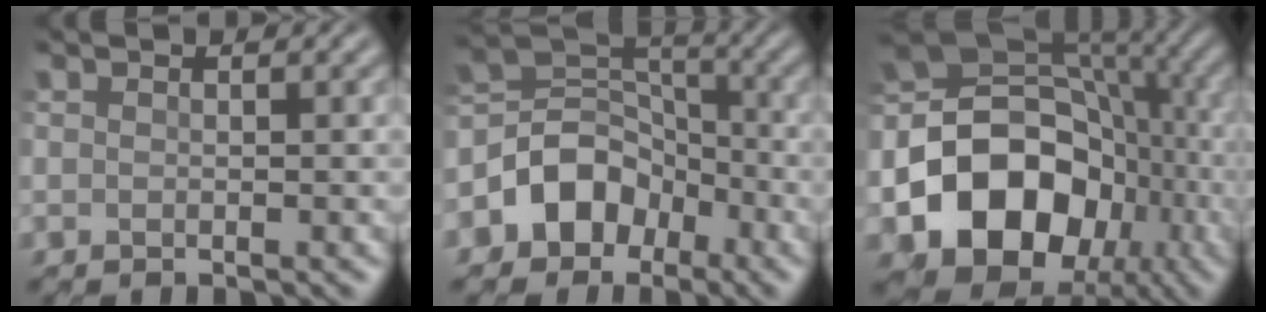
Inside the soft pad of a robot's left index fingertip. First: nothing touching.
{"total": 5.9, "force": [-3.4, 4.3, 2.1], "torque": [-0.019, 0.008, -0.070]}
{"total": 13.6, "force": [-4.8, 10.4, 7.3], "torque": [-0.127, -0.011, -0.083]}